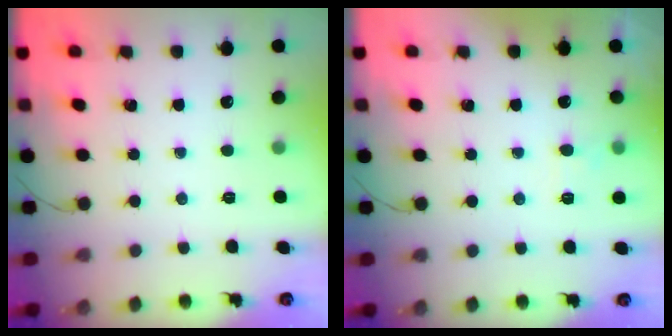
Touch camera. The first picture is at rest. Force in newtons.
{"total": 3.3, "press": 2.9, "slide": 1.5}